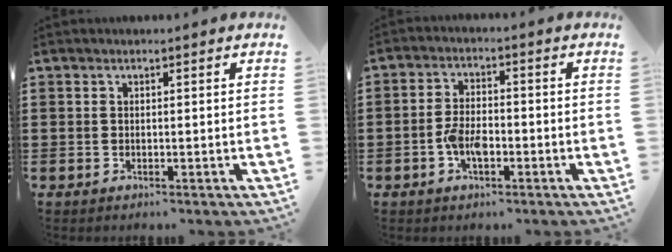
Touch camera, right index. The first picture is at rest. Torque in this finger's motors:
{"motor_torque": [1.33, 0.81, 0.67, 0.16]}